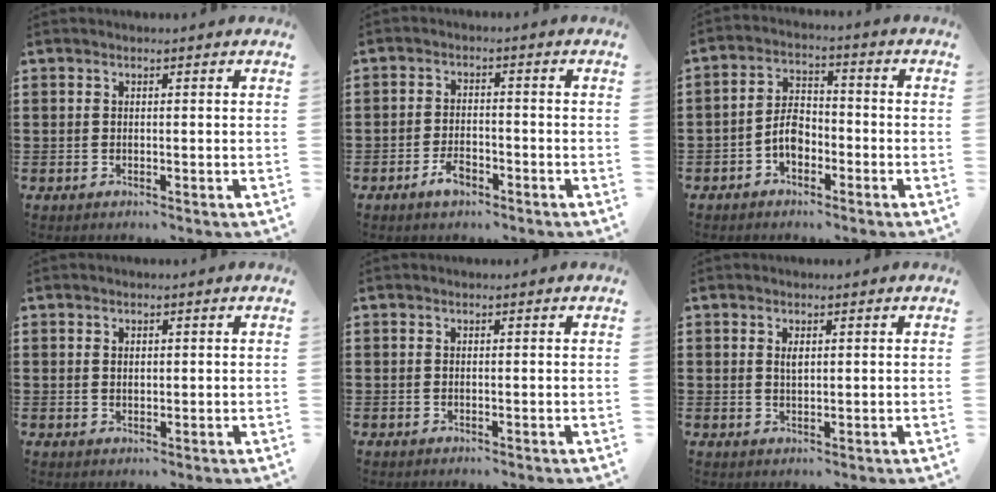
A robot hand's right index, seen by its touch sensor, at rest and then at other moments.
{"total": 3.5, "force": [-2.1, 1.5, 2.3], "torque": [-0.047, 0.002, -0.042]}
{"total": 4.6, "force": [-2.1, 2.7, 3.1], "torque": [-0.070, 0.004, -0.044]}
{"total": 0.8, "force": [0.4, 0.5, 0.5], "torque": [-0.011, 0.003, 0.006]}
{"total": 0.0}
{"total": 1.3, "force": [0.5, 0.5, 1.2], "torque": [-0.025, 0.003, 0.007]}